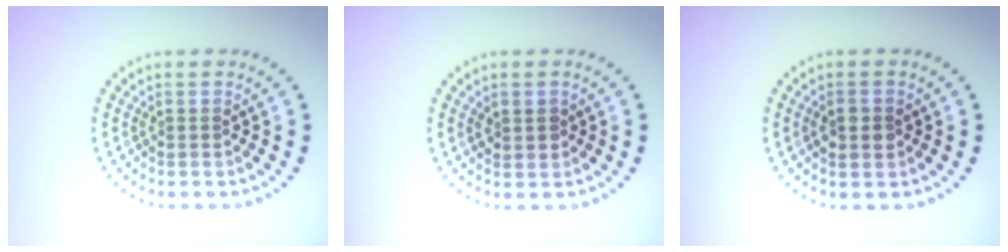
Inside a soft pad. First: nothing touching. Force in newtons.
{"total": 1.6, "press": 1.5, "slide": 0.5}
{"total": 2.6, "press": 2.6, "slide": 0.1}